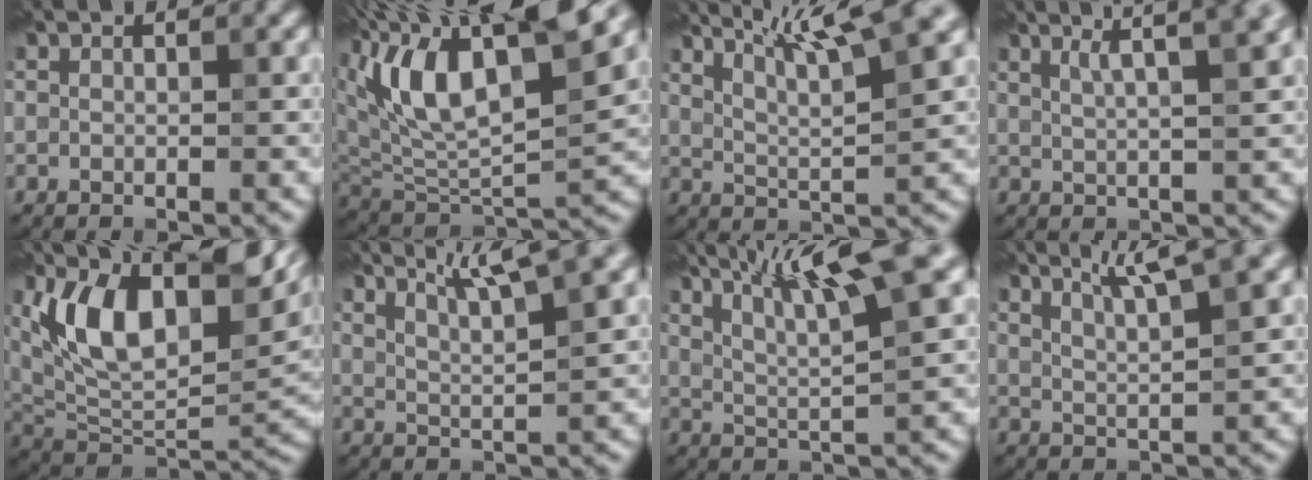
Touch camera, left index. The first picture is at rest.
{"total": 13.0, "force": [5.9, 5.4, 10.3], "torque": [-0.182, 0.016, 0.111]}
{"total": 8.1, "force": [5.5, 1.1, 5.9], "torque": [-0.095, 0.022, 0.086]}
{"total": 4.5, "force": [2.6, 1.1, 3.5], "torque": [-0.046, 0.027, 0.022]}
{"total": 13.3, "force": [4.9, 6.1, 10.7], "torque": [-0.188, 0.018, 0.092]}
{"total": 5.6, "force": [3.9, 0.9, 3.9], "torque": [-0.062, 0.028, 0.048]}
{"total": 10.0, "force": [5.2, 1.6, 8.5], "torque": [-0.141, 0.025, 0.092]}
{"total": 4.8, "force": [3.1, 0.7, 3.6], "torque": [-0.055, 0.027, 0.041]}